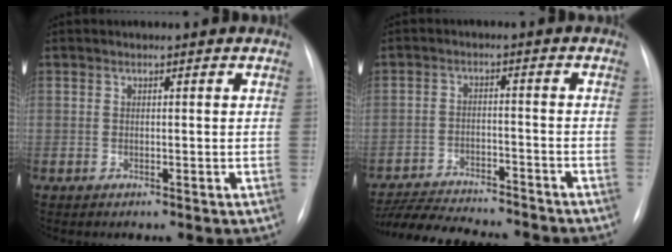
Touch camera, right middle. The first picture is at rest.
{"total": 15.6, "force": [-14.4, 2.4, 5.7], "torque": [-0.108, -0.009, -0.212]}